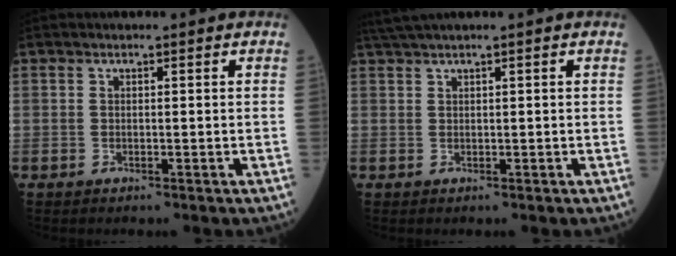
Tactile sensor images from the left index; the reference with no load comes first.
{"total": 3.2, "force": [2.6, -0.9, 1.6], "torque": [-0.046, 0.014, 0.061]}